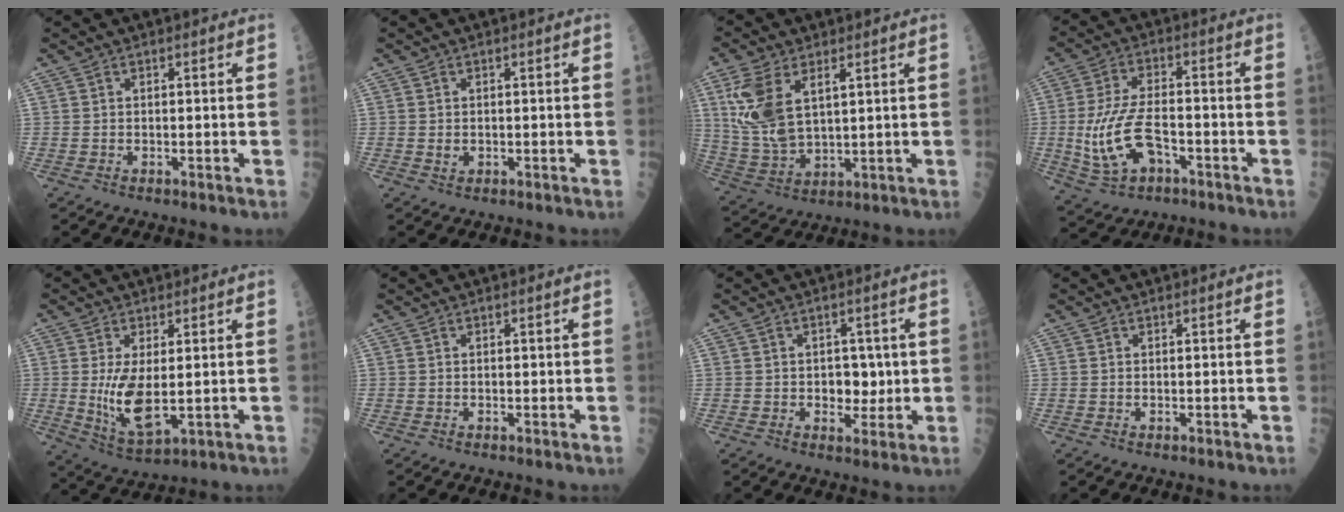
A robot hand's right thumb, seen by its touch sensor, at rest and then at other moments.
{"total": 1.0, "force": [-0.1, 0.8, 0.7], "torque": [-0.003, 0.001, 0.001]}
{"total": 12.5, "force": [4.4, 6.5, 9.7], "torque": [-0.208, -0.010, 0.099]}
{"total": 12.3, "force": [-3.1, 6.4, 10.0], "torque": [-0.206, 0.022, -0.050]}
{"total": 9.1, "force": [0.3, 3.7, 8.3], "torque": [-0.160, -0.024, 0.021]}
{"total": 0.0}
{"total": 4.9, "force": [0.1, 3.5, 3.4], "torque": [-0.014, 0.000, 0.004]}
{"total": 0.0}